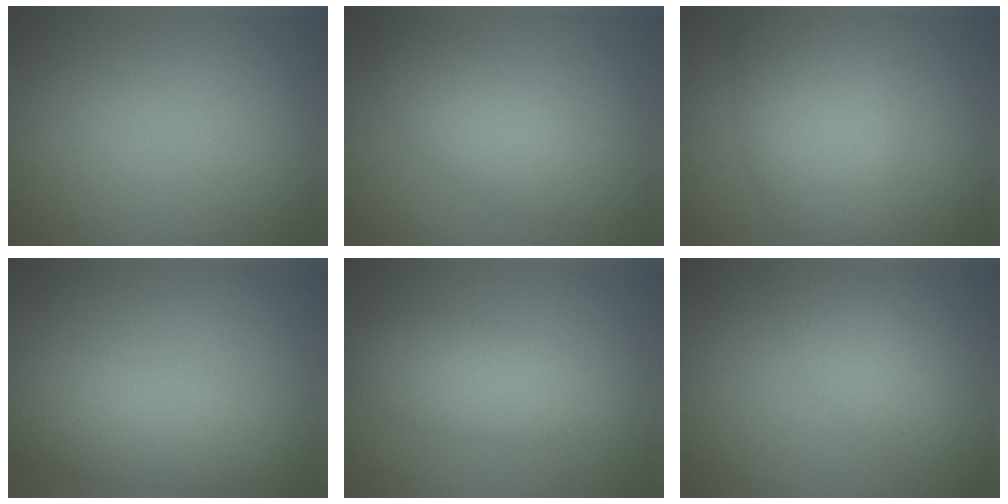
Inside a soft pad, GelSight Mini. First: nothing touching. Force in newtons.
{"total": 3.5, "press": 3.5, "slide": 0.1}
{"total": 5.5, "press": 5.5, "slide": 0.3}
{"total": 5.1, "press": 5.1, "slide": 0.2}
{"total": 4.0, "press": 4.0, "slide": 0.2}
{"total": 2.8, "press": 2.8, "slide": 0.0}